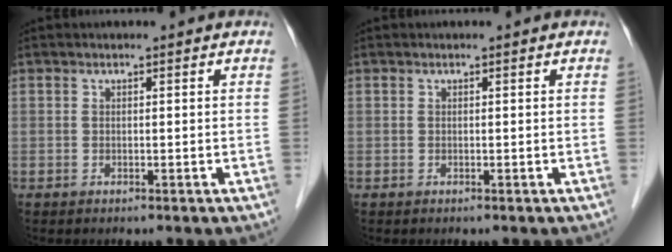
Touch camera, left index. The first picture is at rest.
{"total": 0.0}